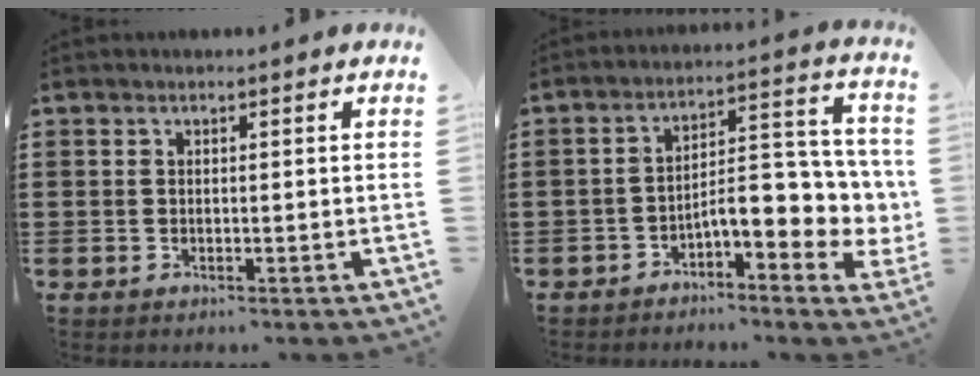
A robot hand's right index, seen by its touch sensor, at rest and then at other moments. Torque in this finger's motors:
{"motor_torque": [1.71, -0.42, 0.34, 0.14]}